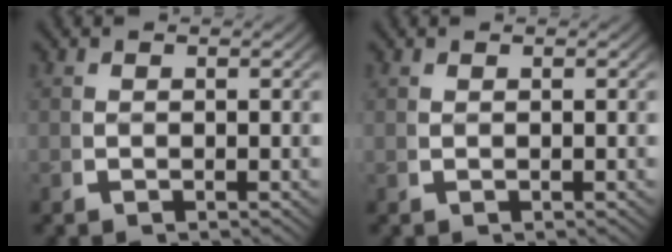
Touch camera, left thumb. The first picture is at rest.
{"total": 0.0}